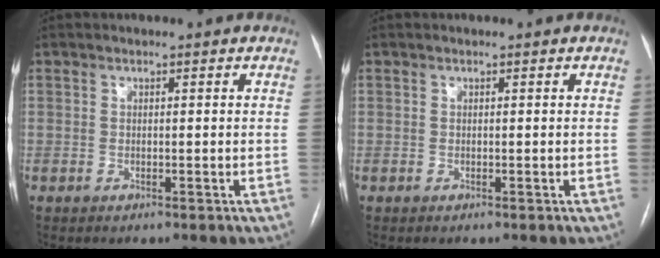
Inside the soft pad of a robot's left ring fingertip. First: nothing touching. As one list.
[{"total": 0.0}]